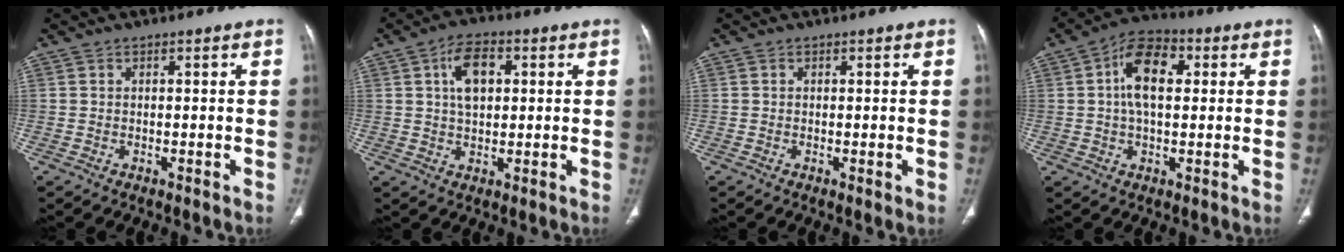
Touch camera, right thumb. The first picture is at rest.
{"total": 7.7, "force": [2.0, 4.6, 5.8], "torque": [-0.084, 0.005, 0.031]}
{"total": 0.8, "force": [0.0, 0.2, 0.8], "torque": [-0.018, -0.005, -0.002]}
{"total": 10.3, "force": [2.1, 6.0, 8.2], "torque": [-0.133, 0.018, 0.026]}